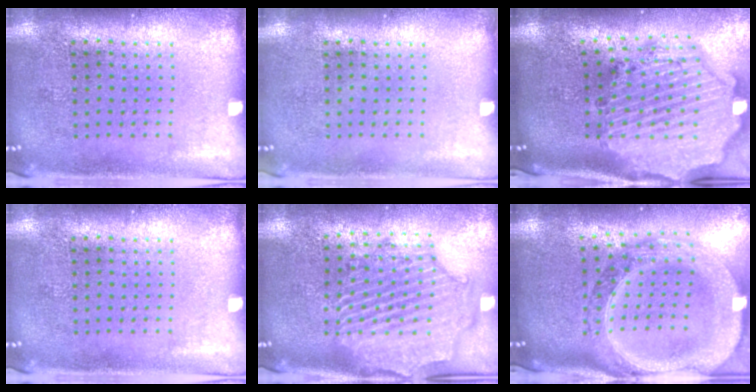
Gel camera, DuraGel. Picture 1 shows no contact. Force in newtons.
{"total": 0.0}
{"total": 4.1, "press": 3.3, "slide": 2.3}
{"total": 0.0}
{"total": 2.3, "press": 2.2, "slide": 0.9}
{"total": 3.4, "press": 2.8, "slide": 2.0}